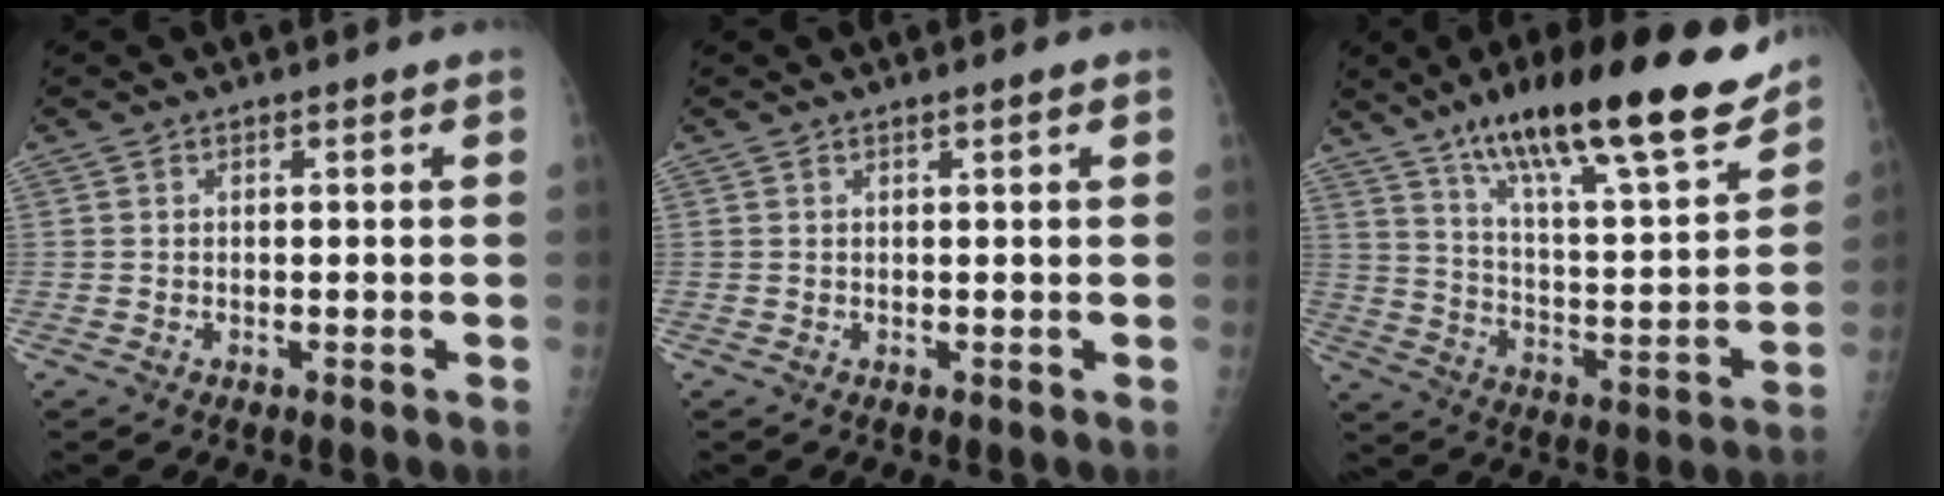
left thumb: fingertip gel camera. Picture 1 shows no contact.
{"total": 0.7, "force": [0.4, -0.1, 0.5], "torque": [-0.013, -0.002, 0.010]}
{"total": 25.9, "force": [18.1, 5.5, 17.7], "torque": [-0.254, -0.067, 0.296]}